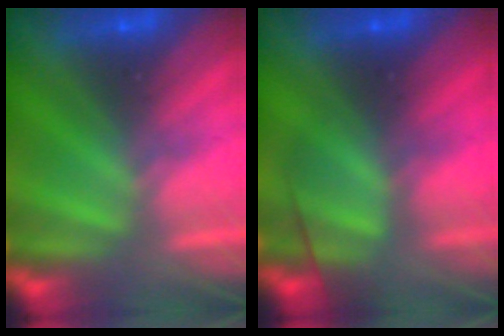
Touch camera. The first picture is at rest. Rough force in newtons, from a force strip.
{"total": 2.9}